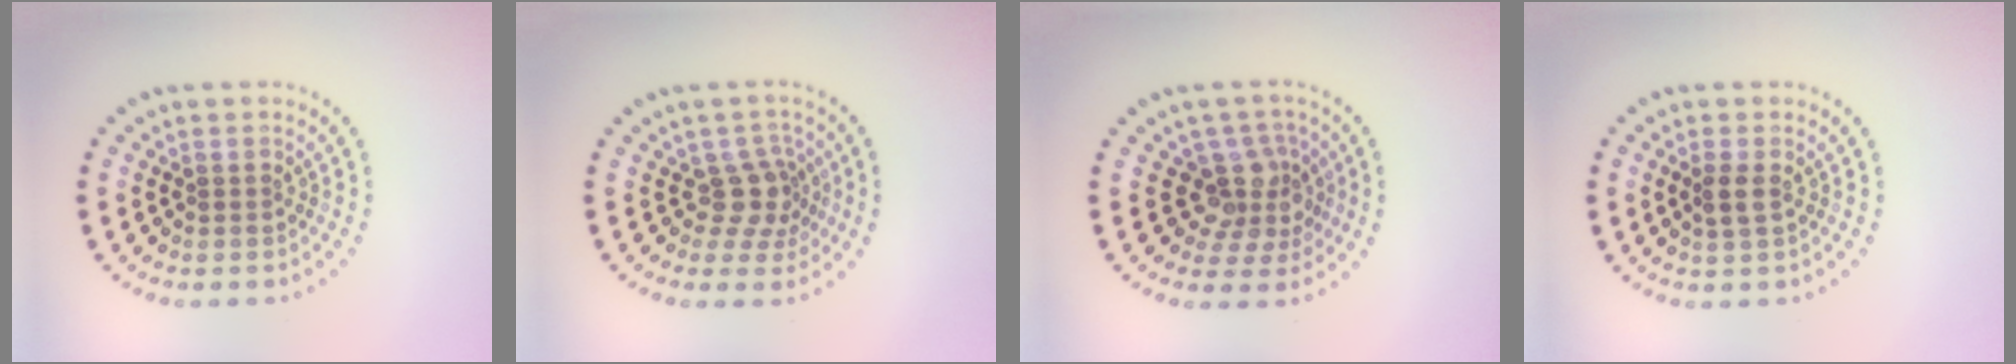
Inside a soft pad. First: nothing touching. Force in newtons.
{"total": 2.8, "press": 2.1, "slide": 1.8}
{"total": 3.7, "press": 2.9, "slide": 2.3}
{"total": 1.4, "press": 1.4, "slide": 0.4}